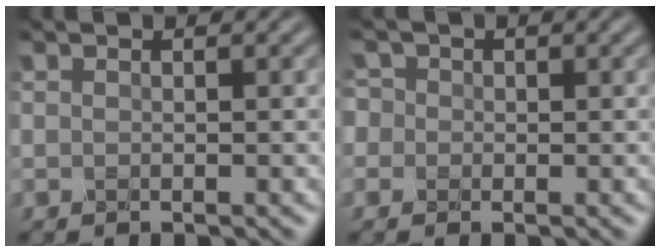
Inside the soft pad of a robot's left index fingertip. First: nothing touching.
{"total": 1.2, "force": [-0.5, 0.7, -0.9], "torque": [-0.003, 0.008, -0.003]}